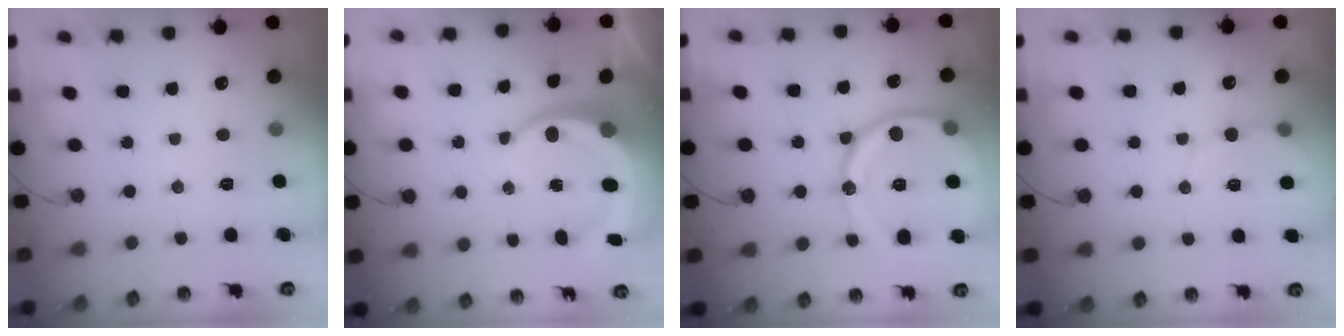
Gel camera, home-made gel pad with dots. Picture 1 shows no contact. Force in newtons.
{"total": 9.5, "press": 9.2, "slide": 2.3}
{"total": 20.1, "press": 20.0, "slide": 2.2}
{"total": 5.2, "press": 5.0, "slide": 1.3}